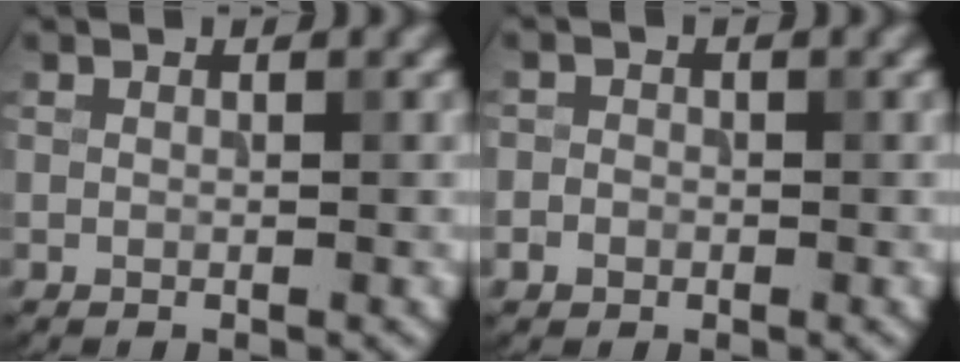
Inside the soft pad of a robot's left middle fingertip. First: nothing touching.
{"total": 1.4, "force": [-0.3, 1.3, 0.2], "torque": [0.014, 0.002, -0.012]}